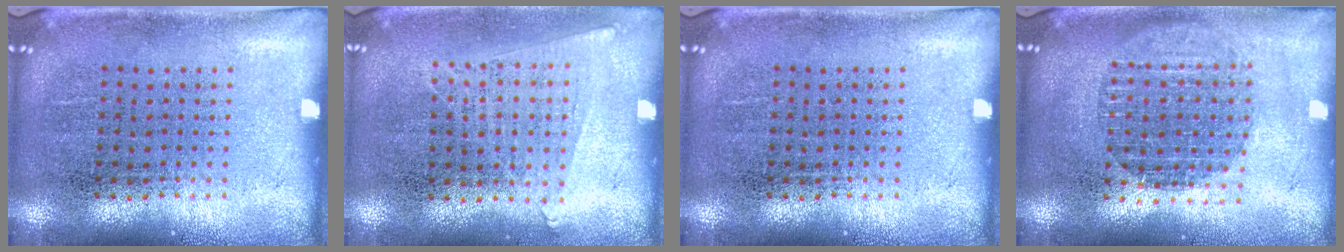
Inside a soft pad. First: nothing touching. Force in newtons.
{"total": 0.7, "press": 0.6, "slide": 0.4}
{"total": 0.0}
{"total": 1.8, "press": 1.5, "slide": 1.0}